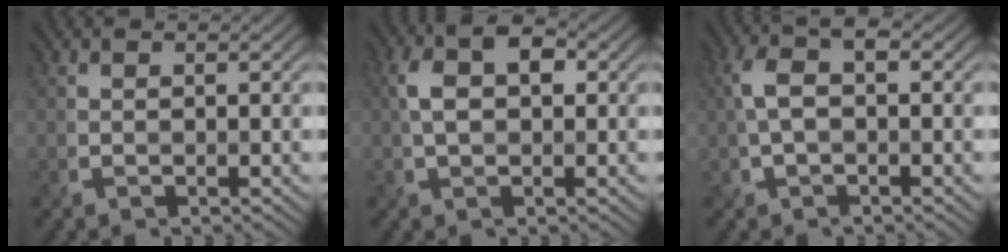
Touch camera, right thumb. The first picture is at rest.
{"total": 5.5, "force": [0.9, 3.3, 4.3], "torque": [-0.083, 0.009, 0.006]}
{"total": 5.3, "force": [0.7, 2.8, 4.4], "torque": [-0.101, 0.012, 0.008]}